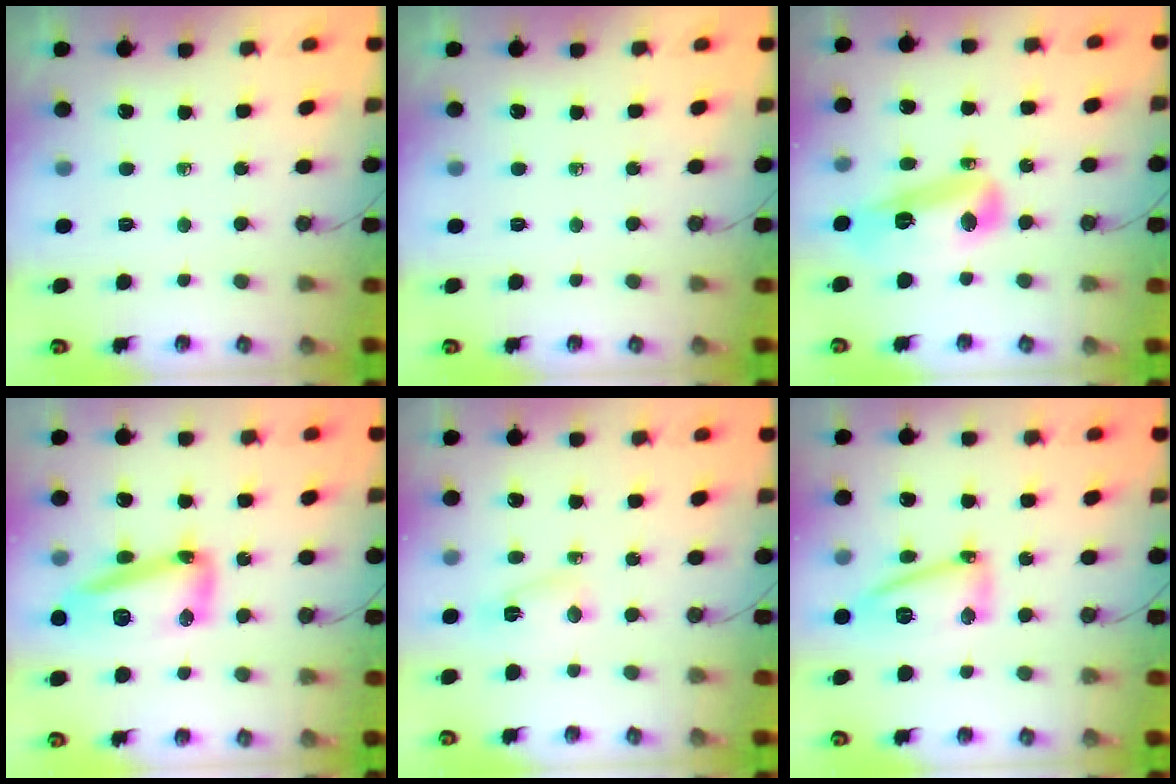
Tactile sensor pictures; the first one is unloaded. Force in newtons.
{"total": 0.0}
{"total": 12.5, "press": 12.5, "slide": 1.2}
{"total": 14.1, "press": 14.0, "slide": 1.4}
{"total": 3.0, "press": 2.9, "slide": 0.6}
{"total": 10.7, "press": 10.6, "slide": 0.8}